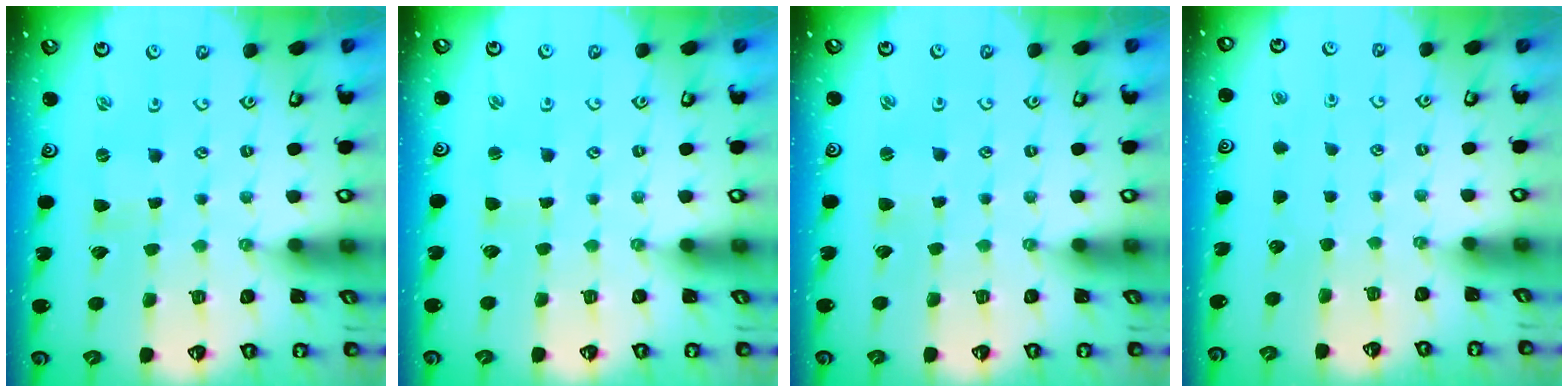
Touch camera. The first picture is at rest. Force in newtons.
{"total": 1.2, "press": 1.2, "slide": 0.1}
{"total": 0.7, "press": 0.7, "slide": 0.1}
{"total": 0.0}